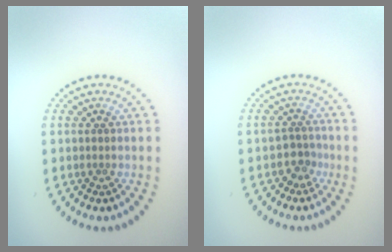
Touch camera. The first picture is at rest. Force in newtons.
{"total": 1.7, "press": 1.2, "slide": 1.2}